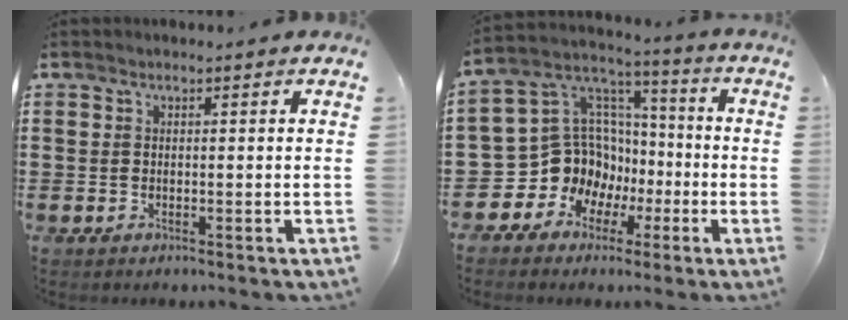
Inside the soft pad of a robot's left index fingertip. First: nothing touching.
{"total": 11.7, "force": [-3.2, 10.9, 2.9], "torque": [-0.112, -0.013, -0.047]}